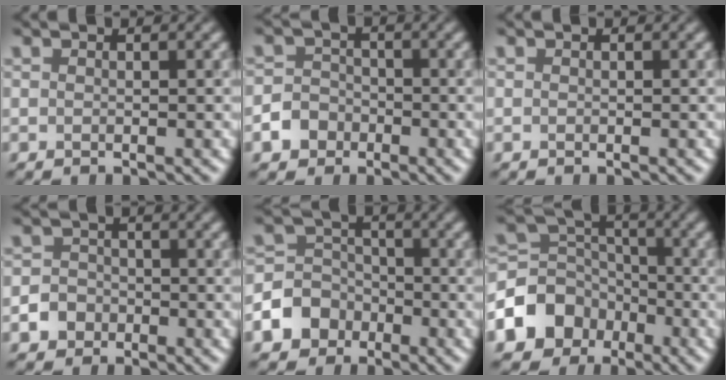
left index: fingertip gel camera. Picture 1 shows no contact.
{"total": 3.7, "force": [-2.1, 2.9, 0.9], "torque": [0.002, -0.006, -0.045]}
{"total": 0.0}
{"total": 2.7, "force": [-1.1, 2.3, 0.8], "torque": [0.003, 0.000, -0.025]}
{"total": 7.1, "force": [-3.5, 6.0, 1.6], "torque": [-0.023, -0.006, -0.088]}
{"total": 7.8, "force": [-4.0, 6.3, 2.5], "torque": [-0.041, 0.008, -0.096]}